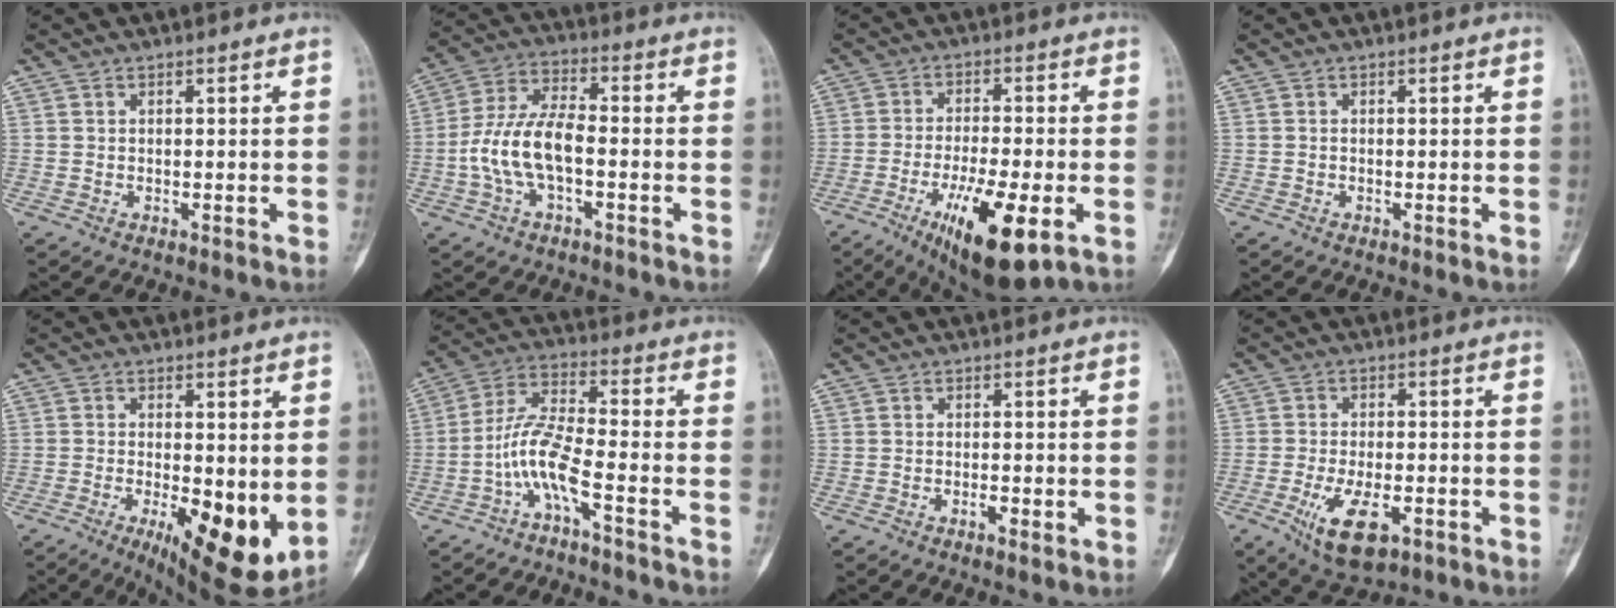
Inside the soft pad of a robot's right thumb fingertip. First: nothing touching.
{"total": 11.1, "force": [-2.3, 5.2, 9.5], "torque": [-0.199, 0.037, -0.049]}
{"total": 14.6, "force": [-6.0, 4.0, 12.7], "torque": [-0.220, -0.003, -0.090]}
{"total": 0.0}
{"total": 13.7, "force": [-2.7, 4.5, 12.6], "torque": [-0.179, -0.027, -0.027]}
{"total": 7.9, "force": [-3.9, 0.6, 6.8], "torque": [-0.162, 0.046, -0.085]}
{"total": 1.7, "force": [-0.6, 0.6, 1.5], "torque": [-0.023, 0.001, -0.009]}
{"total": 9.5, "force": [-3.9, 4.4, 7.5], "torque": [-0.133, 0.002, -0.058]}